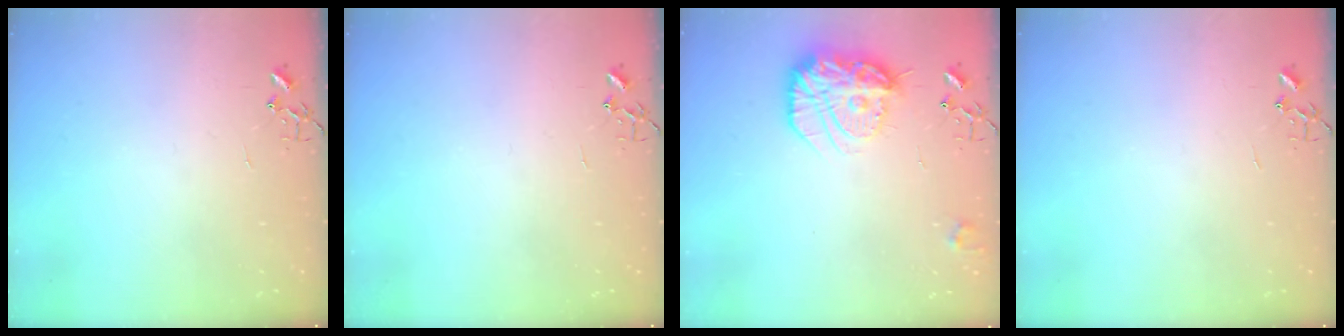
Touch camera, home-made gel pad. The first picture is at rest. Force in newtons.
{"total": 0.0}
{"total": 19.8, "press": 19.7, "slide": 1.6}
{"total": 0.0}